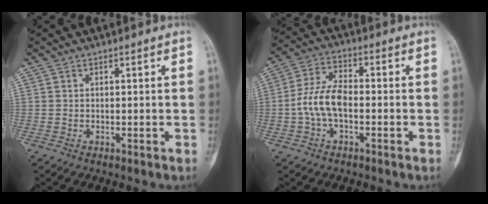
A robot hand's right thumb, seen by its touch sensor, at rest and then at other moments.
{"total": 8.4, "force": [-1.6, 4.5, 6.9], "torque": [-0.145, 0.029, -0.038]}